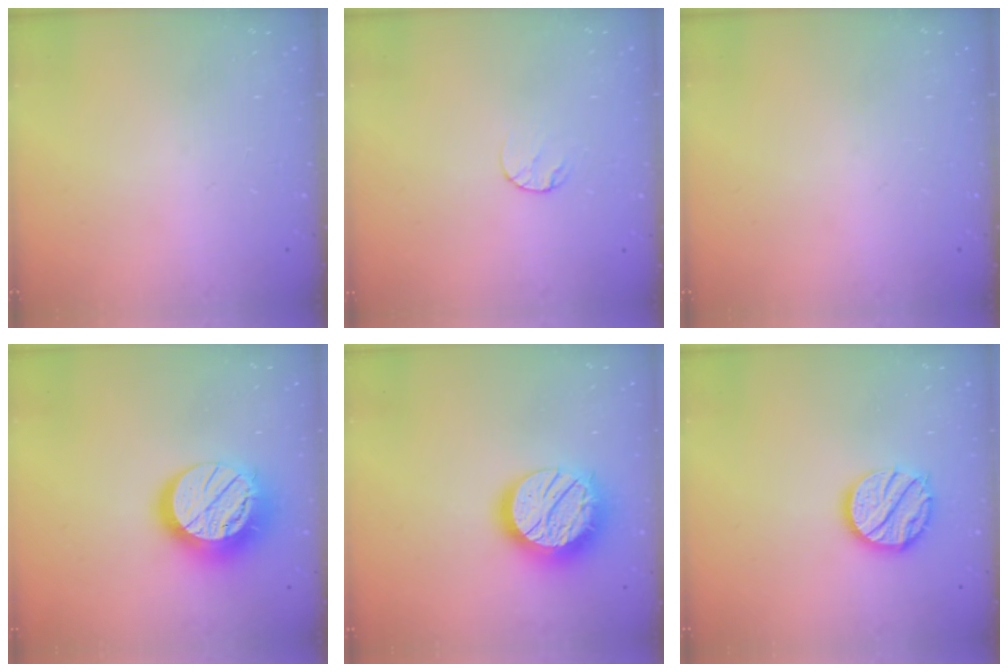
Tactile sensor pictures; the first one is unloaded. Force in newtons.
{"total": 4.9, "press": 4.8, "slide": 0.4}
{"total": 0.0}
{"total": 17.5, "press": 17.4, "slide": 1.3}
{"total": 18.7, "press": 18.7, "slide": 1.1}
{"total": 12.6, "press": 12.5, "slide": 0.8}